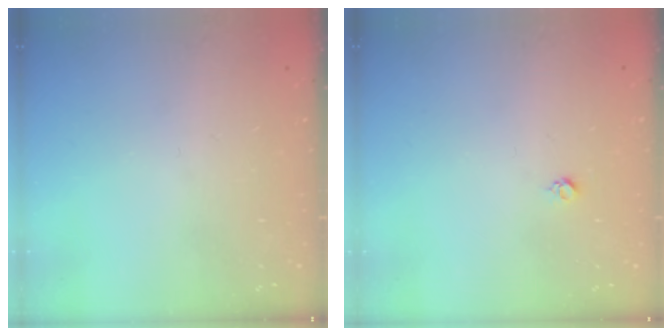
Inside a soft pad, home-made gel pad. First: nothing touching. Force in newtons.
{"total": 3.0, "press": 2.9, "slide": 0.4}